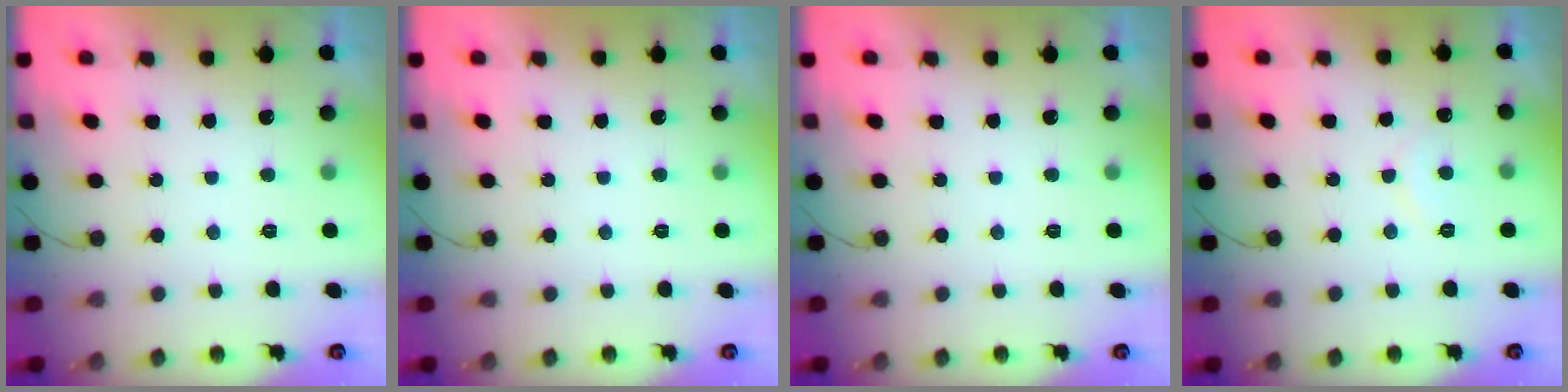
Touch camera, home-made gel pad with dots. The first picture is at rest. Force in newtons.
{"total": 0.0}
{"total": 0.0}
{"total": 6.2, "press": 6.2, "slide": 0.5}